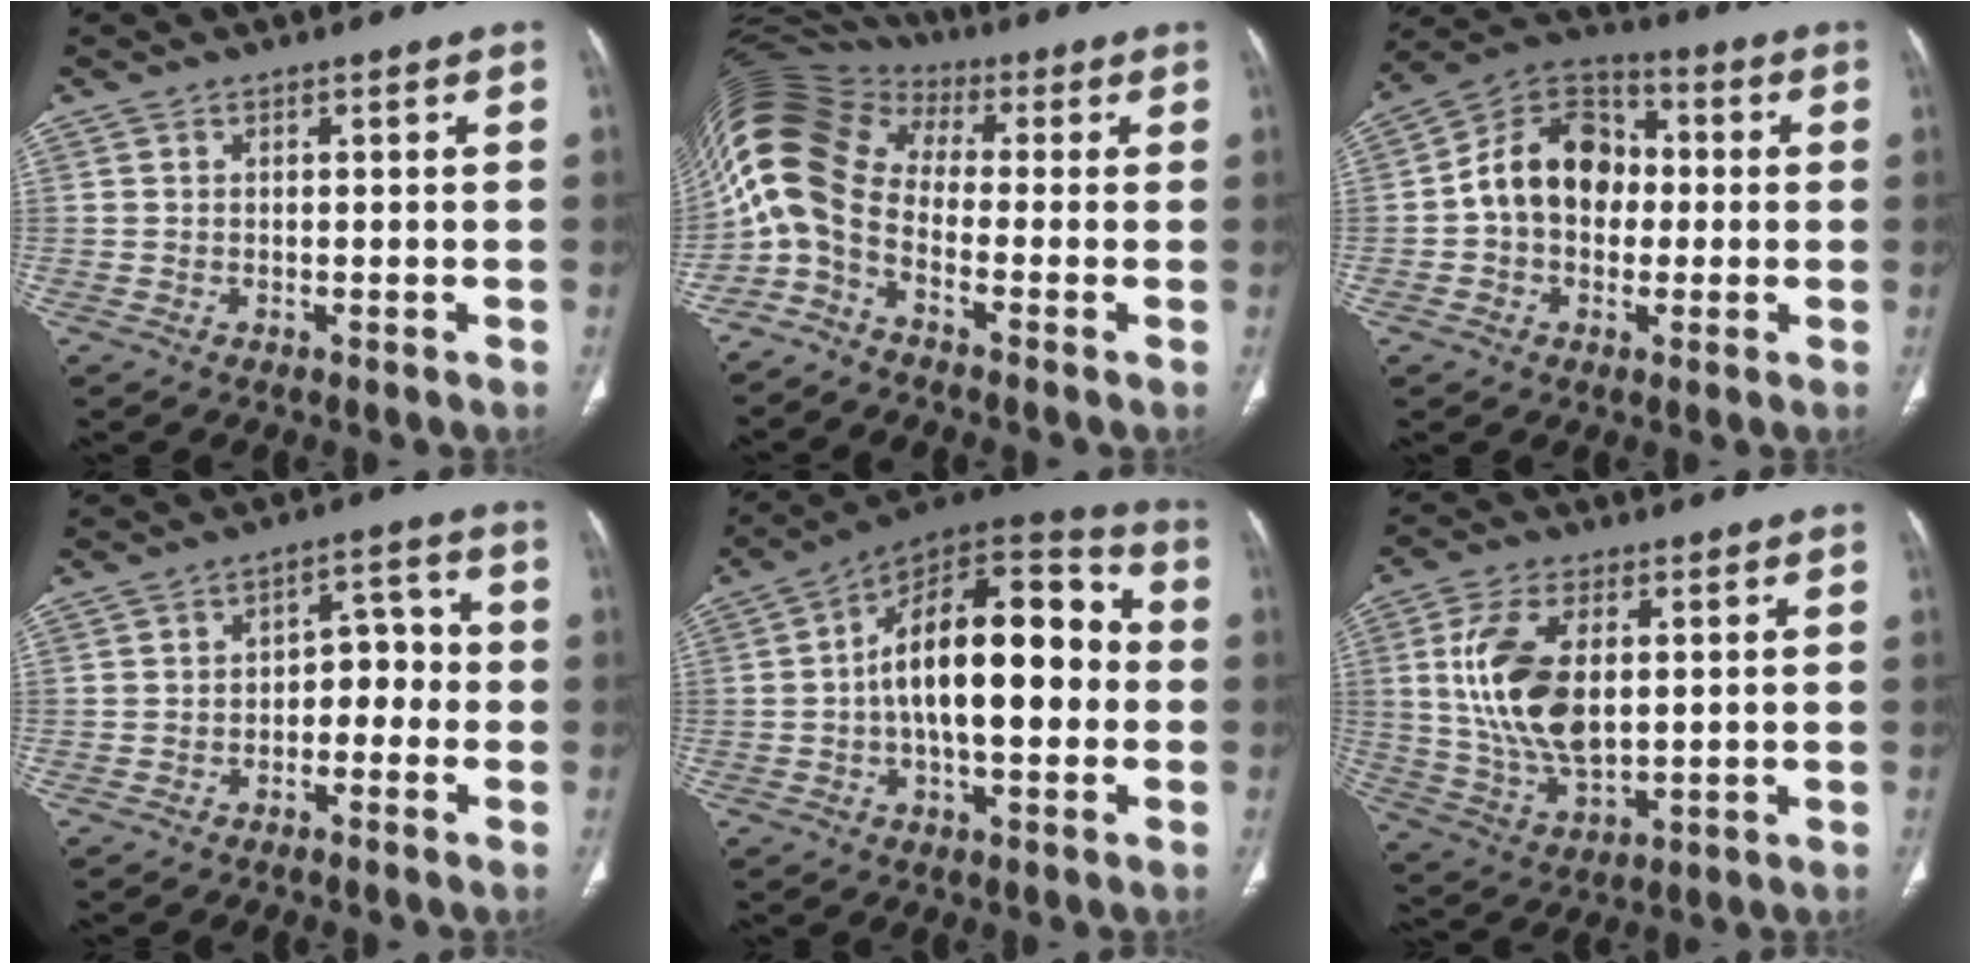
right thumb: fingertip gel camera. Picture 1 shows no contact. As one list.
[{"total": 13.2, "force": [-2.2, 8.4, 9.9], "torque": [-0.208, 0.067, -0.060]}, {"total": 14.0, "force": [0.0, 10.7, 9.0], "torque": [-0.121, 0.037, -0.011]}, {"total": 6.3, "force": [-2.0, 4.1, 4.3], "torque": [-0.029, 0.042, -0.038]}, {"total": 21.6, "force": [-0.2, 10.1, 19.0], "torque": [-0.275, 0.045, -0.012]}, {"total": 14.6, "force": [2.4, 7.9, 12.1], "torque": [-0.238, -0.009, 0.053]}]